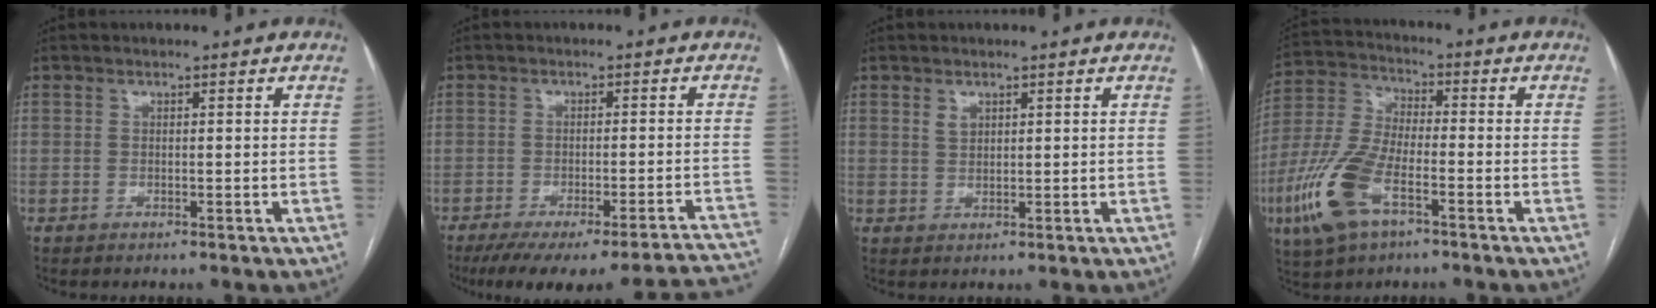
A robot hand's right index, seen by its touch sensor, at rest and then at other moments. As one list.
[{"total": 21.7, "force": [-19.9, 1.6, 8.3], "torque": [-0.057, -0.012, -0.248]}, {"total": 1.8, "force": [1.0, 1.1, 0.9], "torque": [-0.017, 0.000, 0.023]}, {"total": 12.0, "force": [-5.3, 4.7, 9.7], "torque": [-0.232, -0.005, -0.102]}]